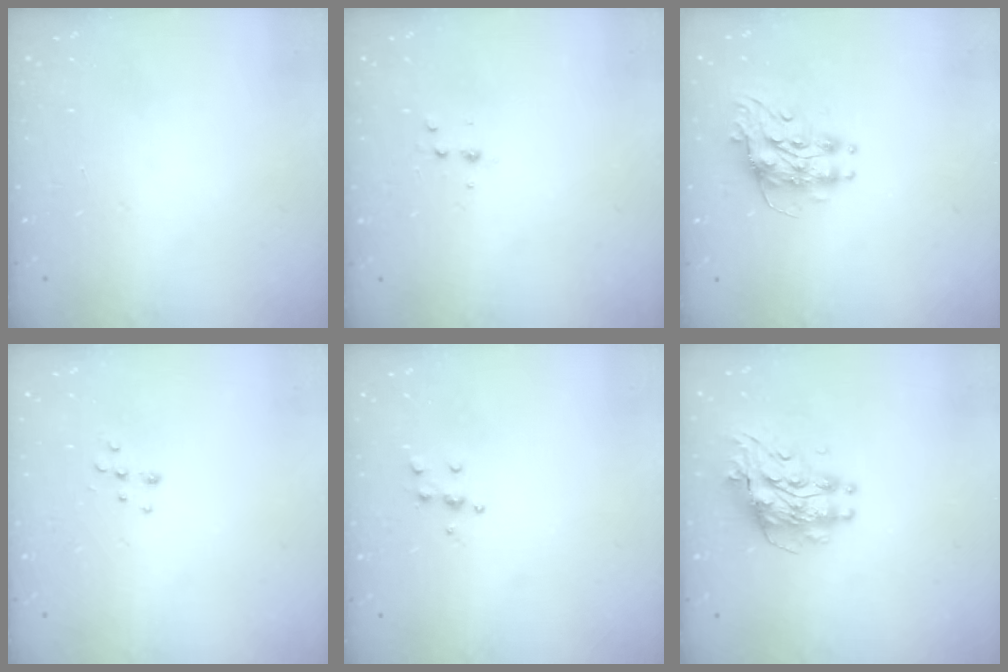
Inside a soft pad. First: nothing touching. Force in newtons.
{"total": 3.7, "press": 3.5, "slide": 1.1}
{"total": 8.1, "press": 8.1, "slide": 0.2}
{"total": 6.7, "press": 6.7, "slide": 0.4}
{"total": 5.0, "press": 5.0, "slide": 0.6}
{"total": 9.4, "press": 9.3, "slide": 0.9}